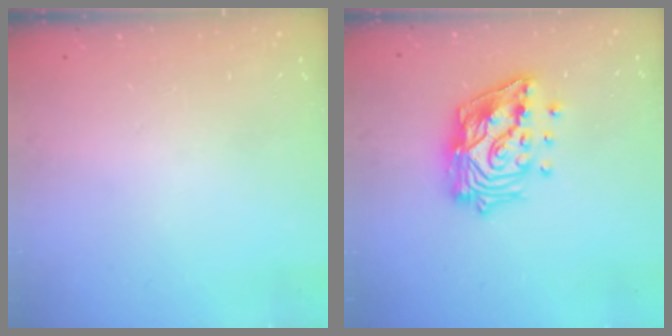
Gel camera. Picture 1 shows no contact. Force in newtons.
{"total": 17.5, "press": 17.5, "slide": 1.4}